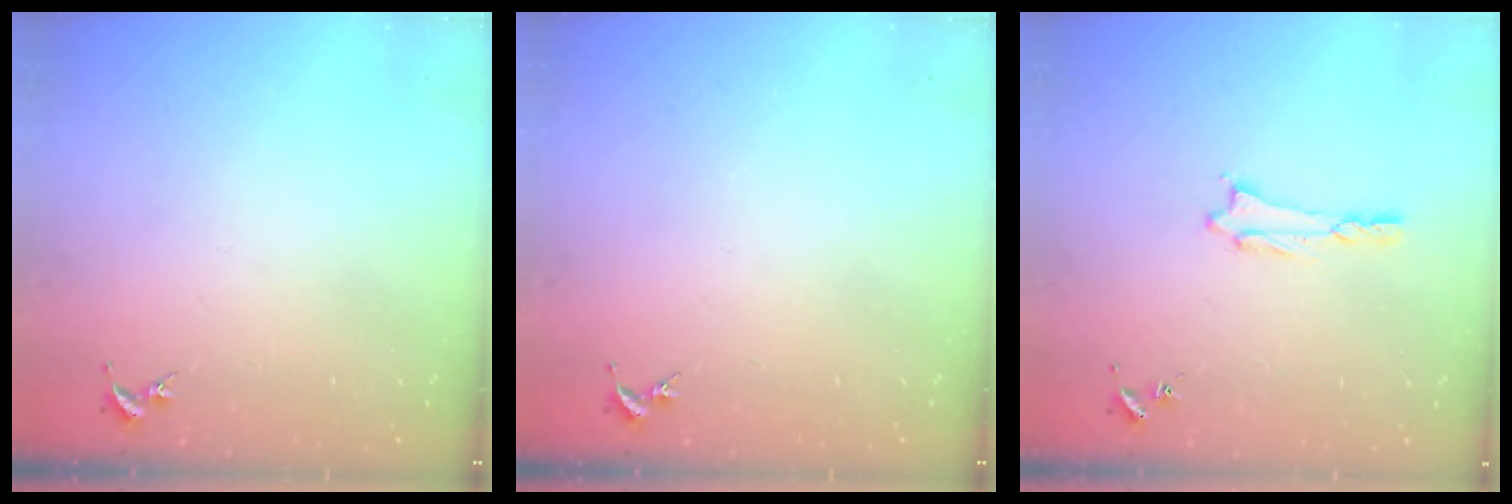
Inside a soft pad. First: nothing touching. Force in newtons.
{"total": 0.0}
{"total": 0.8, "press": 0.8, "slide": 0.1}